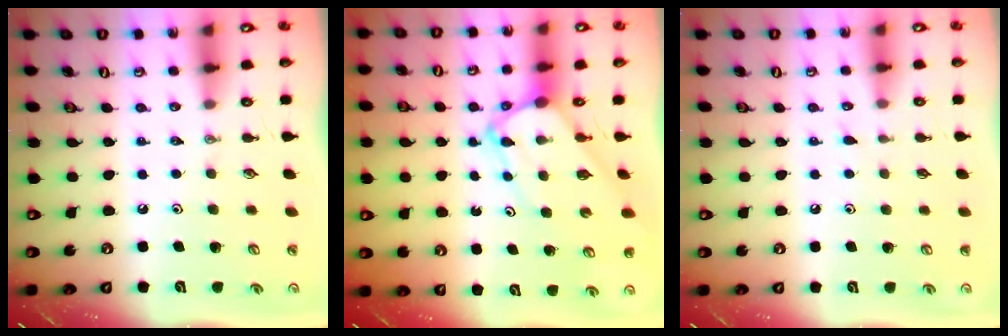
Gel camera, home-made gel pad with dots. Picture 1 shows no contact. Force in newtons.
{"total": 7.6, "press": 7.5, "slide": 0.8}
{"total": 5.4, "press": 5.4, "slide": 0.5}